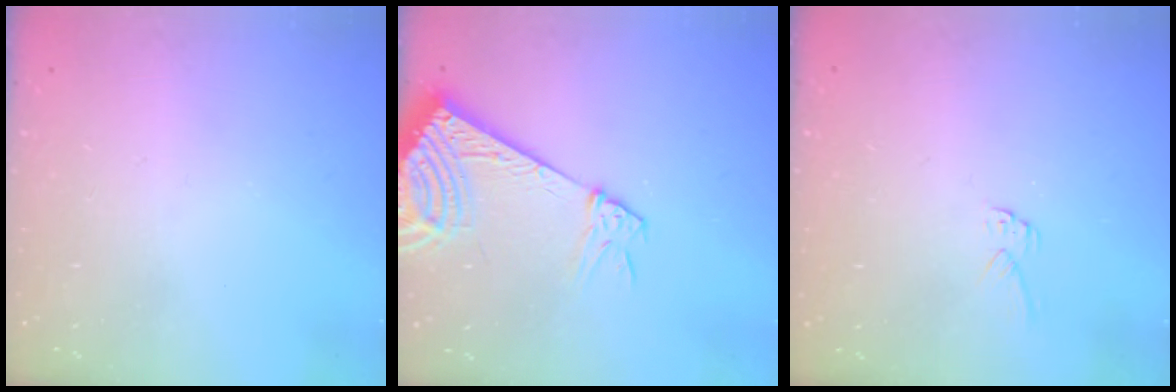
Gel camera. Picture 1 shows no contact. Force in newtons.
{"total": 11.8, "press": 11.6, "slide": 1.9}
{"total": 4.6, "press": 4.6, "slide": 0.5}